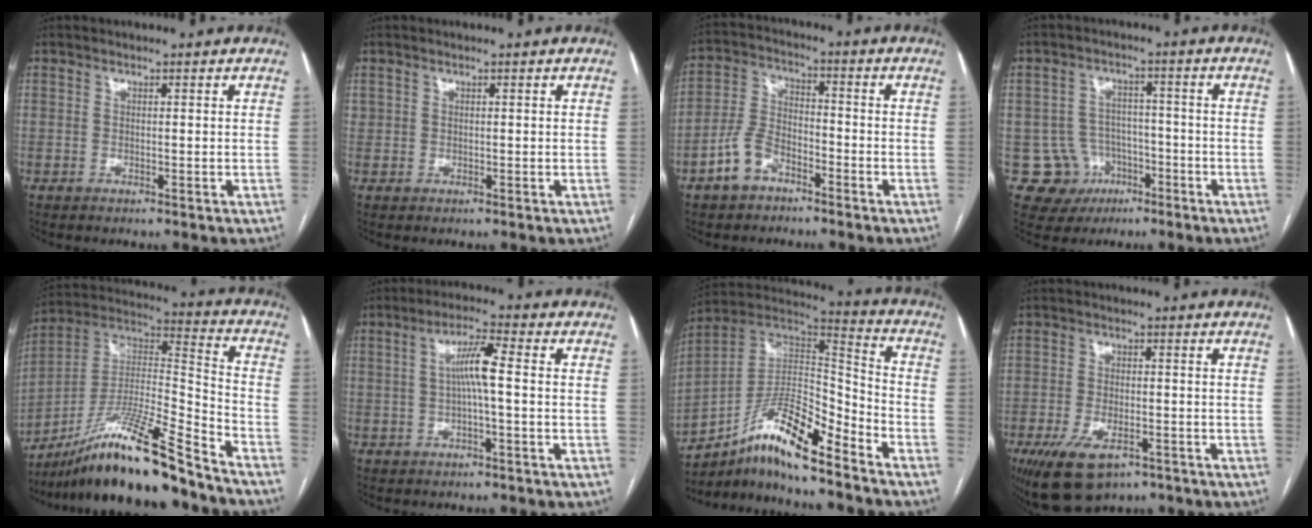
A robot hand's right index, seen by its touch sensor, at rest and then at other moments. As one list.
[{"total": 0.7, "force": [0.4, 0.6, 0.1], "torque": [0.008, 0.007, 0.005]}, {"total": 7.3, "force": [-4.3, 4.2, 4.0], "torque": [-0.097, 0.016, -0.084]}, {"total": 7.8, "force": [-3.1, 7.1, 0.5], "torque": [-0.003, 0.012, -0.038]}, {"total": 20.0, "force": [-15.8, 0.2, 12.2], "torque": [-0.229, 0.000, -0.285]}, {"total": 5.5, "force": [0.0, 0.4, 5.4], "torque": [-0.098, 0.016, 0.001]}, {"total": 16.3, "force": [-11.3, 2.8, 11.4], "torque": [-0.194, 0.027, -0.194]}, {"total": 8.8, "force": [-5.3, 4.2, 5.6], "torque": [-0.100, -0.008, -0.082]}]